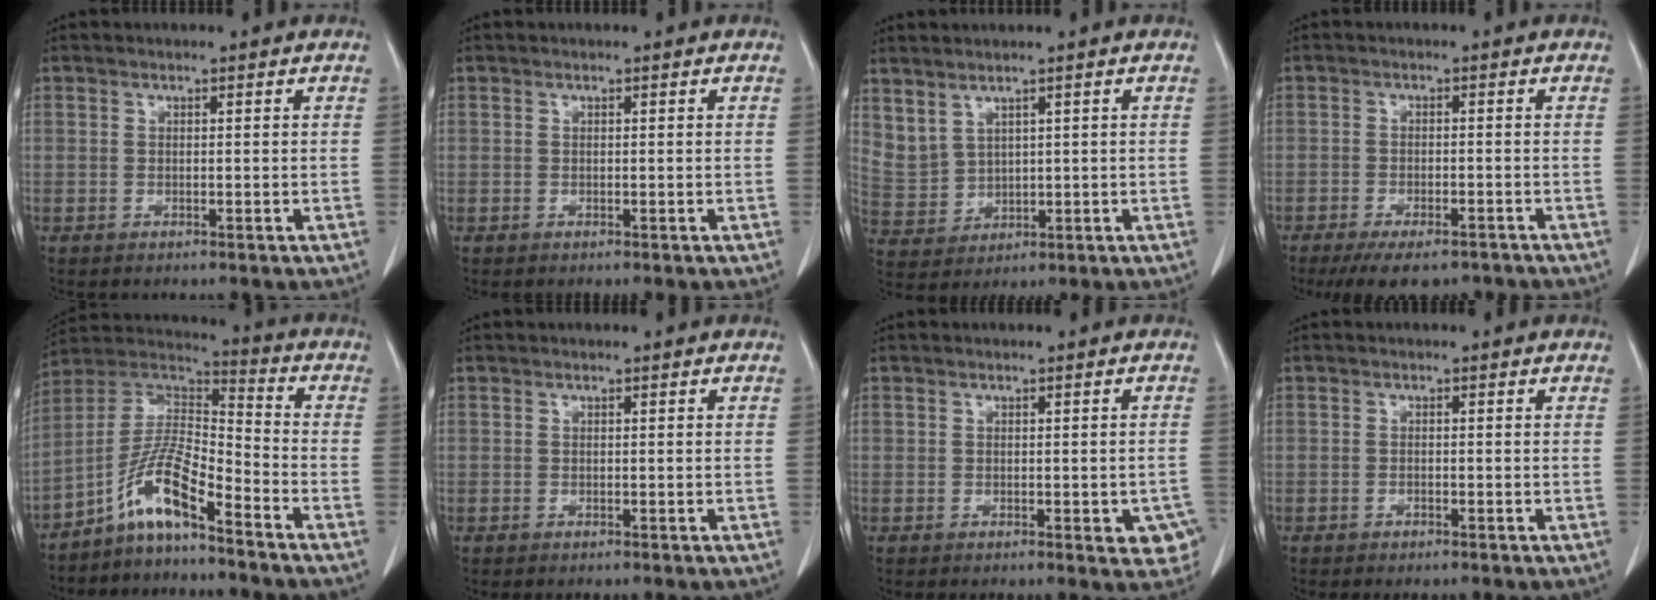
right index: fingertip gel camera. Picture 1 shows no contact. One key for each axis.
{"total": 0.0}
{"total": 5.4, "fx": 3.8, "fy": 3.2, "fz": 2.0, "tx": -0.046, "ty": 0.005, "tz": 0.100}
{"total": 9.3, "fx": -7.3, "fy": 3.4, "fz": 4.7, "tx": -0.064, "ty": -0.006, "tz": -0.106}
{"total": 9.9, "fx": -6.5, "fy": 1.4, "fz": 7.3, "tx": -0.151, "ty": 0.019, "tz": -0.129}
{"total": 0.0}
{"total": 4.8, "fx": -1.1, "fy": 2.5, "fz": 4.0, "tx": -0.032, "ty": 0.011, "tz": -0.006}
{"total": 0.6, "fx": -0.4, "fy": 0.3, "fz": 0.3, "tx": -0.009, "ty": 0.000, "tz": -0.005}